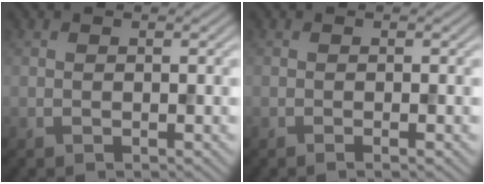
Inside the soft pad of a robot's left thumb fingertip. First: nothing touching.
{"total": 1.0, "force": [-0.3, 0.1, 1.0], "torque": [-0.015, -0.002, -0.010]}